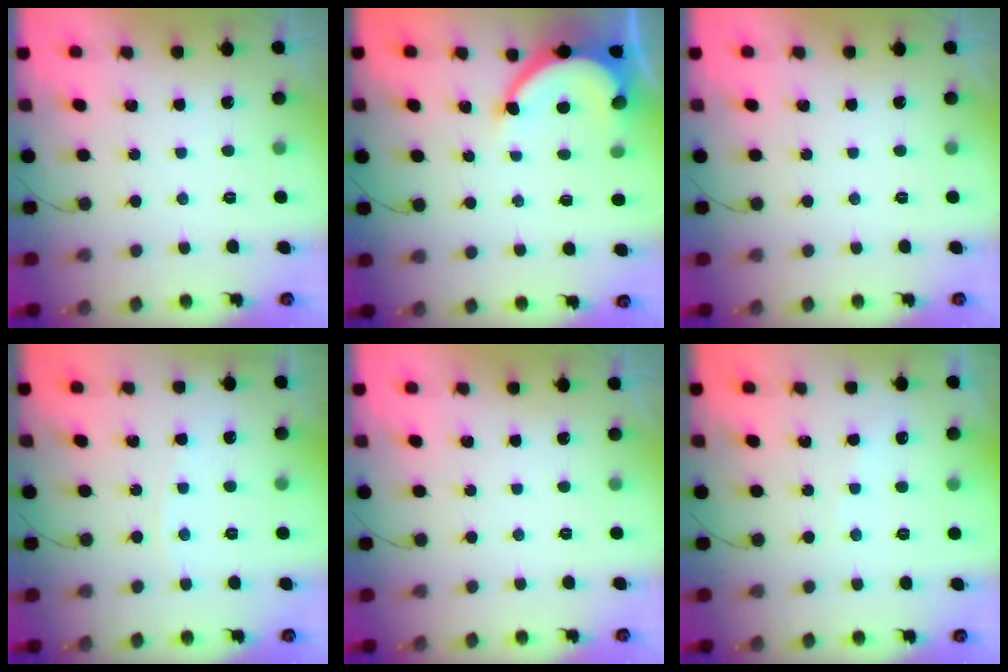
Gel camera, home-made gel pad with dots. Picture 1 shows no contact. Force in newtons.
{"total": 9.0, "press": 8.9, "slide": 0.7}
{"total": 0.0}
{"total": 2.6, "press": 2.6, "slide": 0.2}
{"total": 0.0}
{"total": 1.8, "press": 1.7, "slide": 0.3}